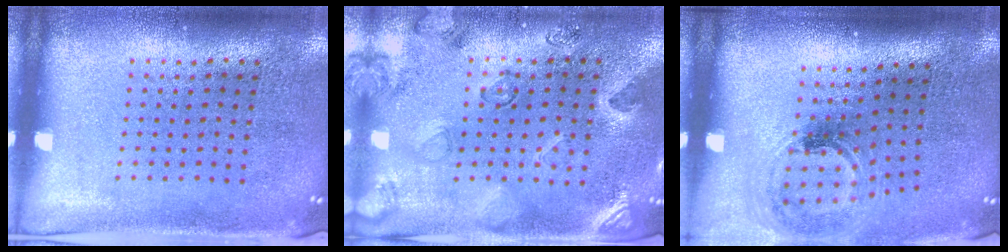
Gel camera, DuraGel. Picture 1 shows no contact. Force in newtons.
{"total": 2.2, "press": 1.8, "slide": 1.3}
{"total": 1.2, "press": 1.0, "slide": 0.6}